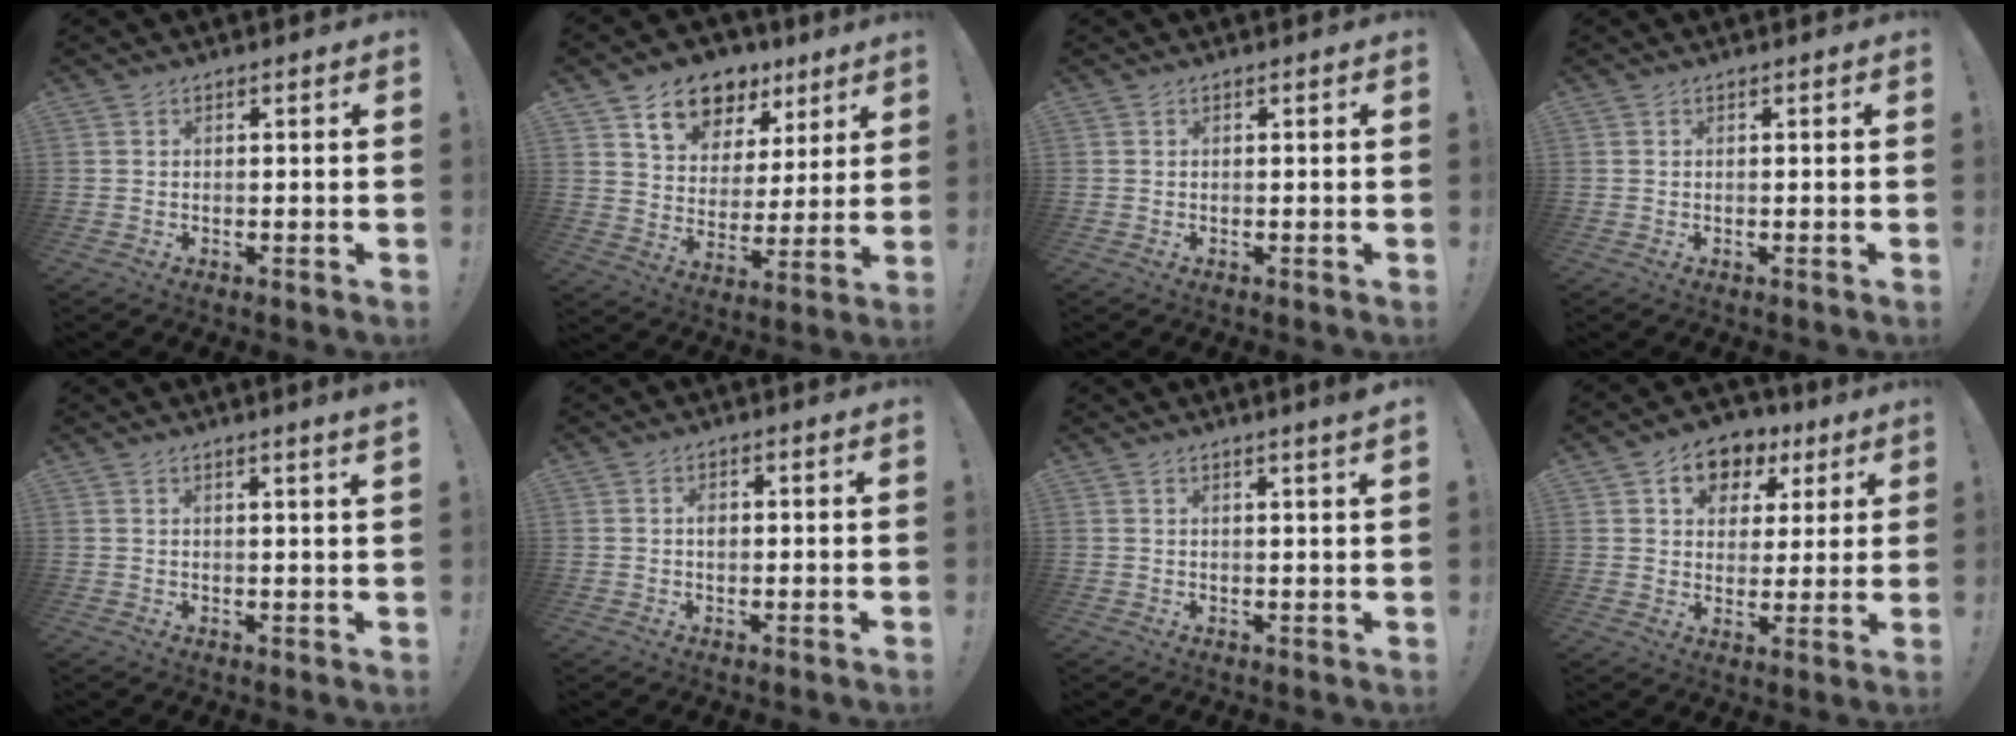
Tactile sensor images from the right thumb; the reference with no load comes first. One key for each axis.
{"total": 13.3, "fx": 8.6, "fy": 8.8, "fz": 5.0, "tx": -0.086, "ty": -0.046, "tz": 0.162}
{"total": 0.0}
{"total": 0.0}
{"total": 2.6, "fx": 1.7, "fy": -0.5, "fz": 1.9, "tx": -0.028, "ty": -0.014, "tz": 0.026}
{"total": 1.5, "fx": -0.1, "fy": 1.1, "fz": 1.0, "tx": -0.019, "ty": 0.003, "tz": -0.003}
{"total": 2.6, "fx": 1.7, "fy": -0.4, "fz": 1.9, "tx": -0.029, "ty": -0.012, "tz": 0.026}
{"total": 9.1, "fx": 4.1, "fy": 7.3, "fz": 3.5, "tx": -0.048, "ty": -0.019, "tz": 0.078}